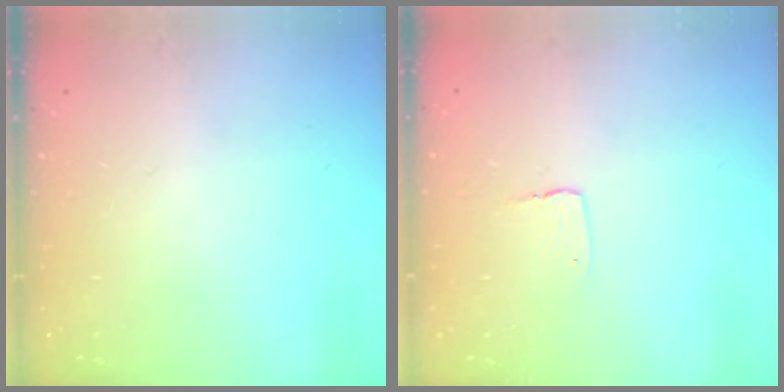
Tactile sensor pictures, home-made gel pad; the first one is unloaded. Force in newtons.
{"total": 2.9, "press": 2.9, "slide": 0.2}